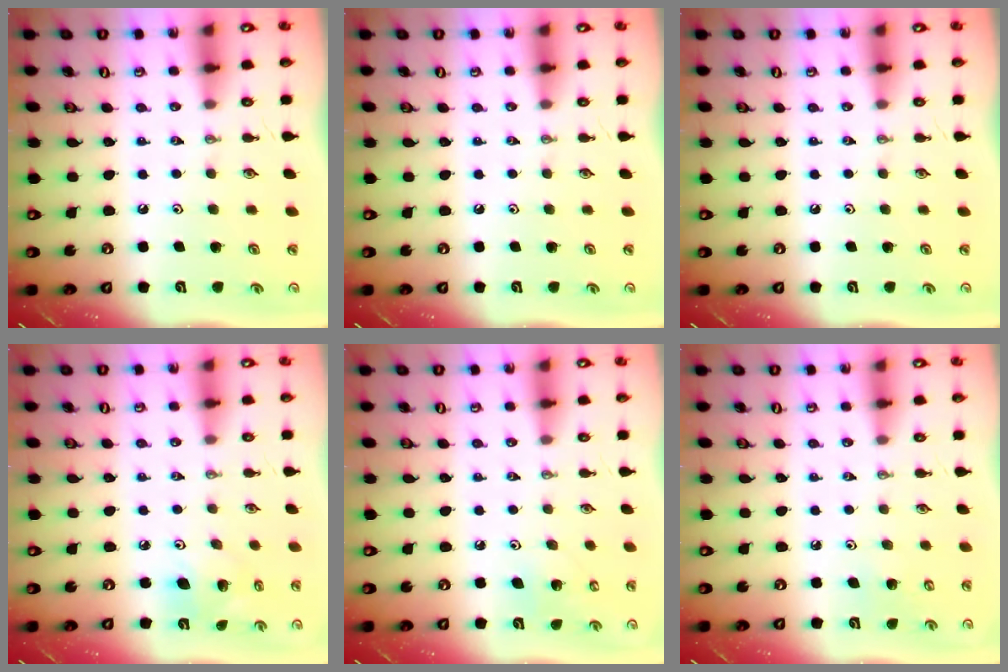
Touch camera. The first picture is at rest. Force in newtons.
{"total": 0.0}
{"total": 0.0}
{"total": 7.4, "press": 7.2, "slide": 1.7}
{"total": 7.4, "press": 7.4, "slide": 0.4}
{"total": 3.4, "press": 3.4, "slide": 0.3}